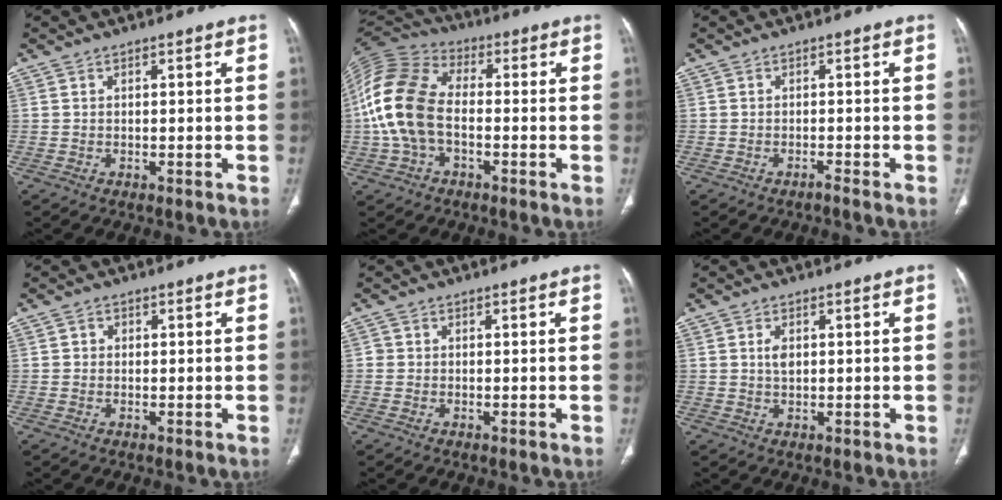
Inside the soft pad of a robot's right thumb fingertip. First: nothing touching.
{"total": 16.2, "force": [-1.2, 10.4, 12.4], "torque": [-0.266, 0.026, -0.026]}
{"total": 0.8, "force": [-0.7, -0.2, 0.3], "torque": [-0.009, 0.006, -0.013]}
{"total": 1.2, "force": [0.1, 1.1, 0.3], "torque": [0.001, 0.003, 0.000]}
{"total": 0.8, "force": [-0.1, 0.8, 0.1], "torque": [0.002, 0.004, -0.001]}
{"total": 2.1, "force": [0.5, 1.3, 1.6], "torque": [-0.027, -0.002, 0.011]}